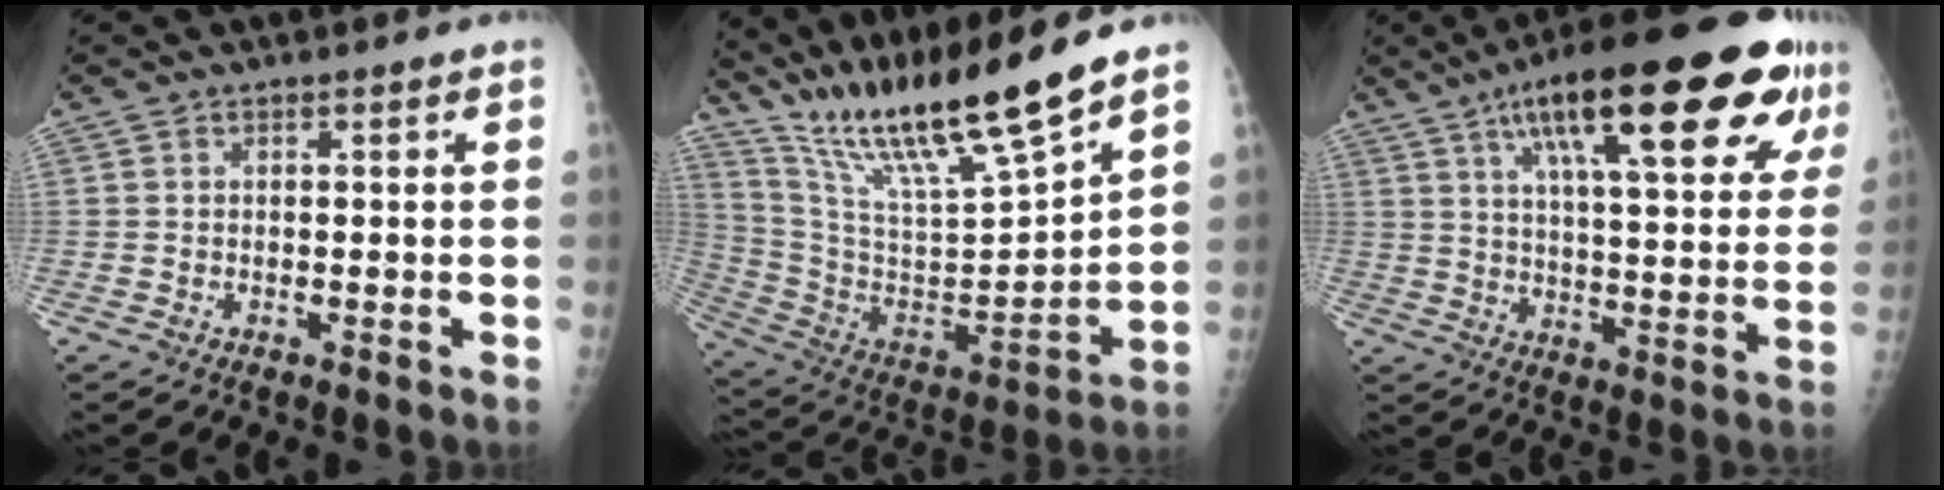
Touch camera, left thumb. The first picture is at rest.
{"total": 22.0, "force": [17.7, 1.4, 12.9], "torque": [-0.207, -0.080, 0.333]}
{"total": 27.4, "force": [14.1, 7.5, 22.3], "torque": [-0.313, -0.012, 0.209]}